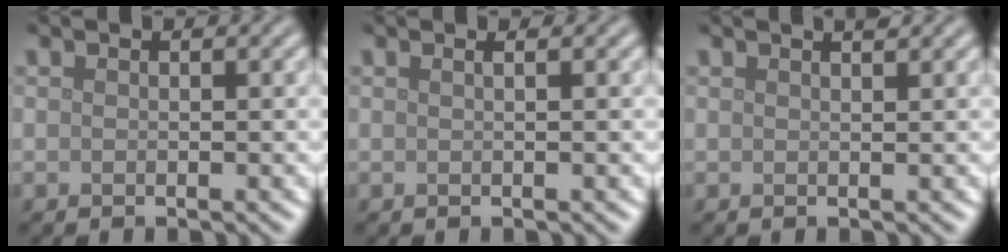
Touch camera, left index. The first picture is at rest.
{"total": 1.1, "force": [0.4, 0.5, 0.9], "torque": [-0.007, -0.001, -0.004]}
{"total": 1.0, "force": [0.8, 0.1, 0.5], "torque": [-0.003, 0.003, 0.011]}